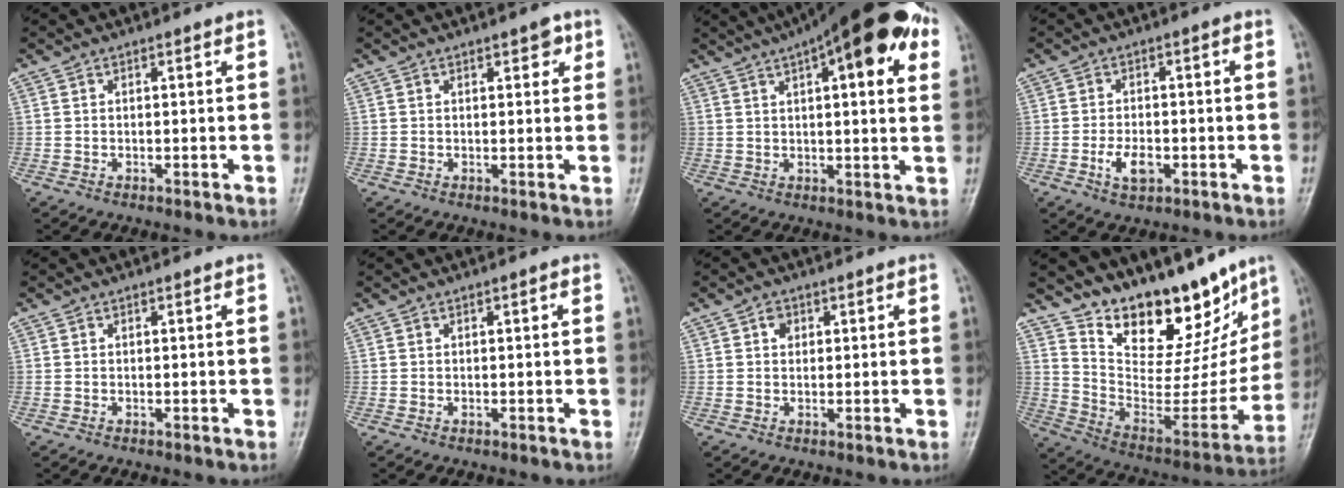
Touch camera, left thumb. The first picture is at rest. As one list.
[{"total": 2.8, "force": [1.4, 1.5, 1.9], "torque": [-0.006, -0.001, 0.014]}, {"total": 21.1, "force": [9.5, 6.6, 17.6], "torque": [-0.239, 0.014, 0.131]}, {"total": 5.3, "force": [-1.9, 2.9, 3.9], "torque": [-0.065, 0.012, -0.033]}, {"total": 0.0}, {"total": 0.9, "force": [0.0, 0.5, 0.7], "torque": [-0.005, 0.007, -0.002]}, {"total": 2.1, "force": [0.6, 1.8, 0.9], "torque": [0.000, 0.001, 0.005]}, {"total": 22.7, "force": [17.8, 9.5, 10.4], "torque": [-0.106, -0.107, 0.279]}]